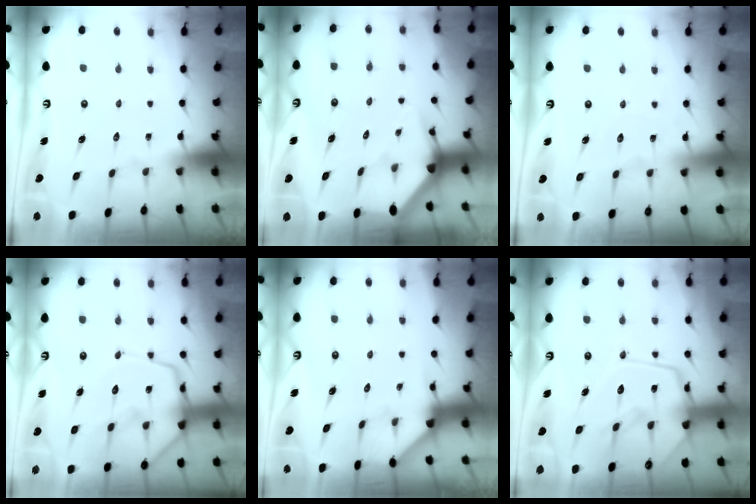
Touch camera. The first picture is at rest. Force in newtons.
{"total": 3.1, "press": 3.1, "slide": 0.2}
{"total": 3.1, "press": 3.0, "slide": 0.4}
{"total": 16.3, "press": 16.2, "slide": 1.4}
{"total": 2.9, "press": 2.9, "slide": 0.2}
{"total": 16.7, "press": 16.6, "slide": 1.4}